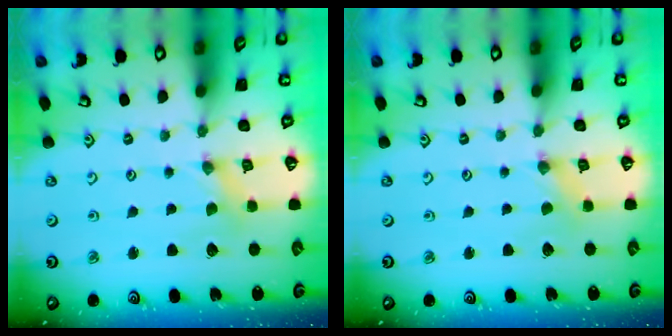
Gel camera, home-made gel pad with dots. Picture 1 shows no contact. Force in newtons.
{"total": 0.0}